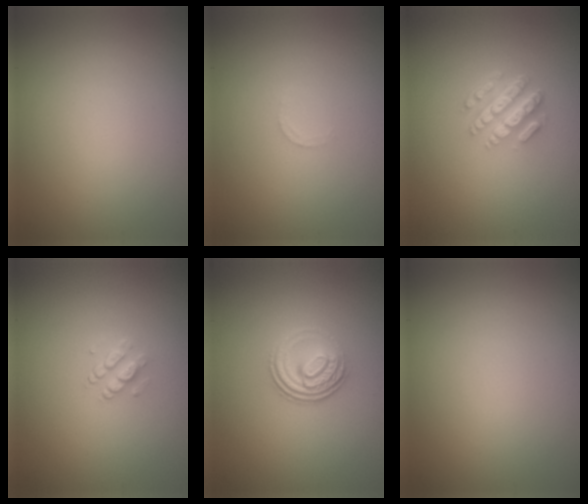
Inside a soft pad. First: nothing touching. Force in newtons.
{"total": 0.7, "press": 0.6, "slide": 0.3}
{"total": 4.3, "press": 3.1, "slide": 3.0}
{"total": 1.4, "press": 1.0, "slide": 1.0}
{"total": 3.5, "press": 2.4, "slide": 2.5}
{"total": 0.0}